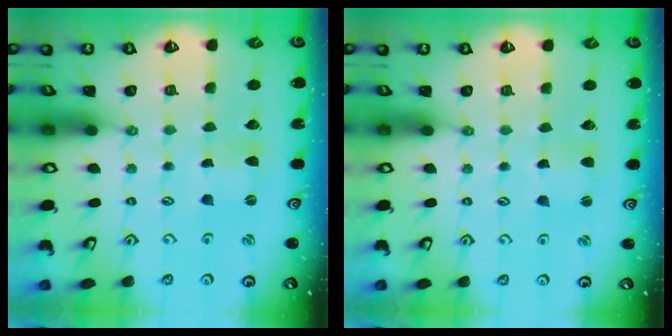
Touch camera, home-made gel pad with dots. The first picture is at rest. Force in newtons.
{"total": 2.9, "press": 2.8, "slide": 0.4}